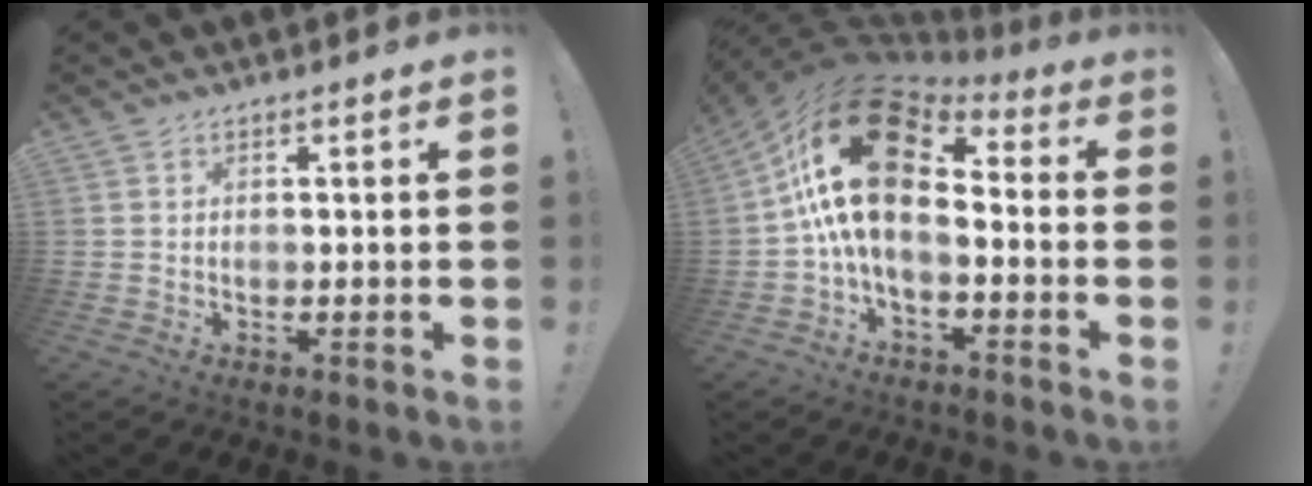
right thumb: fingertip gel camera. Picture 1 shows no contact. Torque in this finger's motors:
{"motor_torque": [0.56, 1.58, 1.71, -1.05, 0.91]}